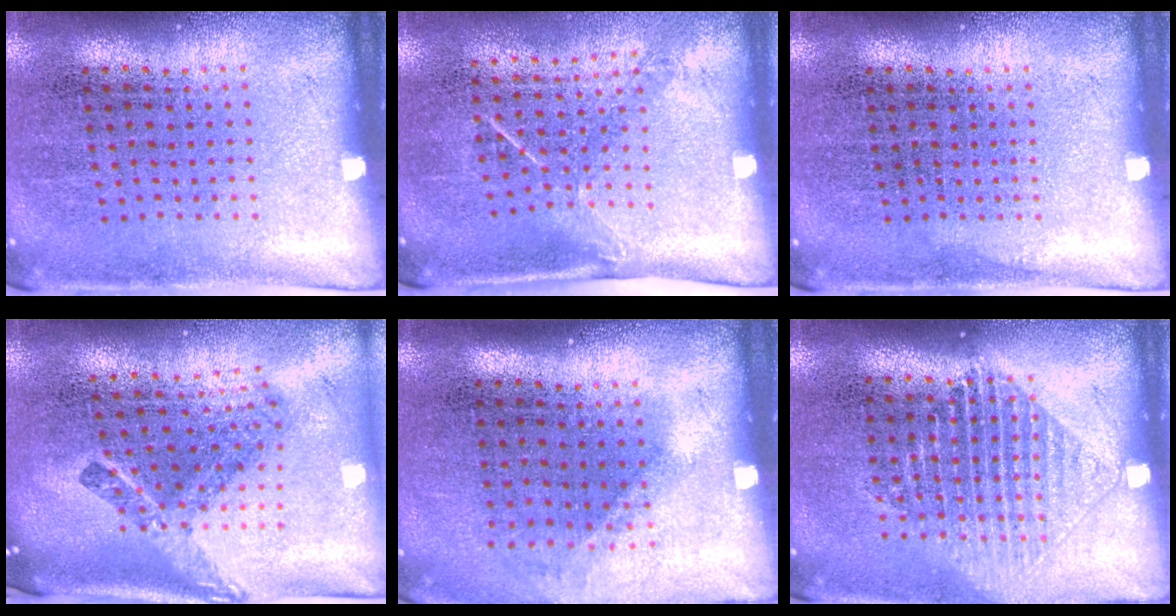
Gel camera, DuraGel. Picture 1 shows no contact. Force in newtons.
{"total": 1.4, "press": 1.0, "slide": 1.1}
{"total": 0.0}
{"total": 2.5, "press": 1.6, "slide": 2.0}
{"total": 1.3, "press": 0.9, "slide": 0.9}
{"total": 1.2, "press": 1.2, "slide": 0.4}